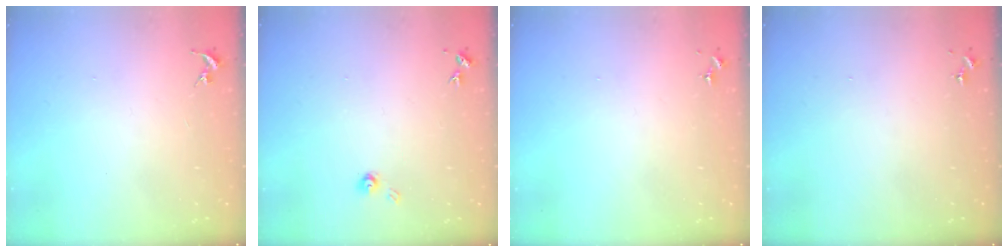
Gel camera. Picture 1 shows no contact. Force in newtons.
{"total": 4.1, "press": 4.1, "slide": 0.4}
{"total": 0.0}
{"total": 0.0}